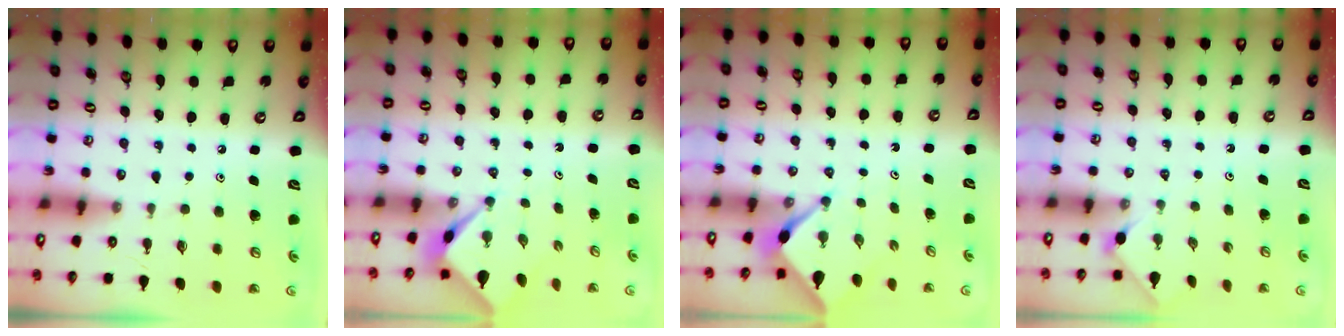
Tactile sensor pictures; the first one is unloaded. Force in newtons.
{"total": 2.5, "press": 2.4, "slide": 0.3}
{"total": 2.2, "press": 2.1, "slide": 0.3}
{"total": 1.7, "press": 1.7, "slide": 0.4}